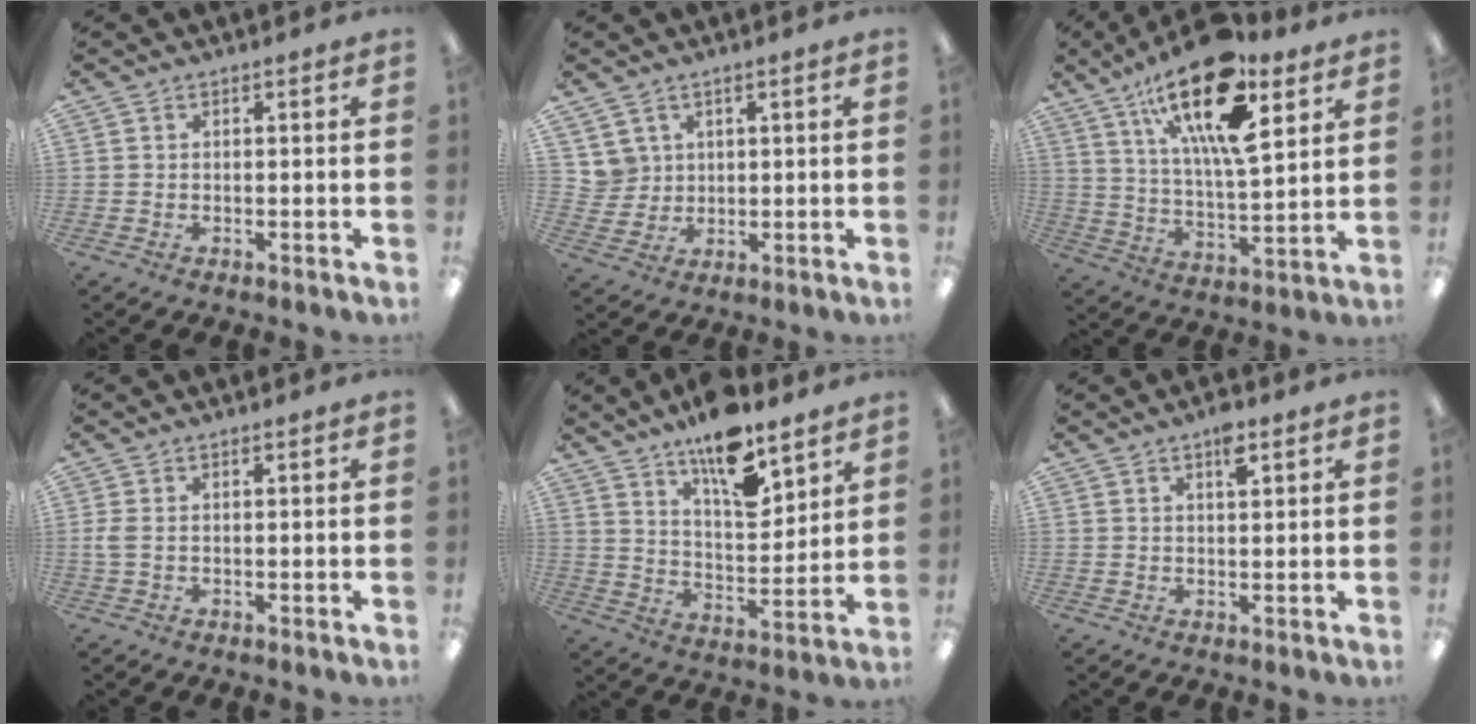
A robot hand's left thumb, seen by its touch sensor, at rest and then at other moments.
{"total": 4.7, "force": [2.8, 3.8, -0.3], "torque": [0.000, -0.012, 0.053]}
{"total": 21.8, "force": [13.0, 7.8, 15.6], "torque": [-0.261, -0.062, 0.215]}
{"total": 2.3, "force": [0.2, 0.9, 2.1], "torque": [-0.048, 0.002, 0.000]}
{"total": 14.7, "force": [11.1, 5.1, 8.3], "torque": [-0.133, -0.068, 0.190]}
{"total": 4.1, "force": [2.5, 1.4, 2.9], "torque": [-0.039, -0.007, 0.039]}